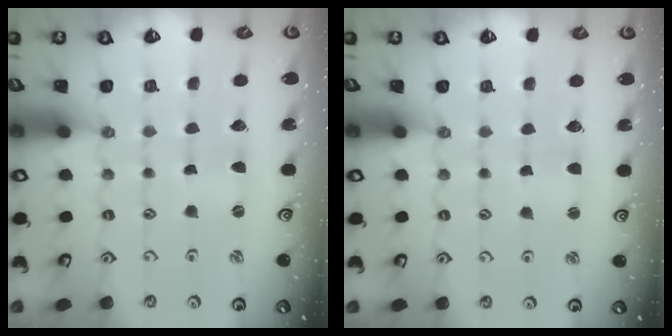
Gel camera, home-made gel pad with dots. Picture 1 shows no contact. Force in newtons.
{"total": 2.1, "press": 2.1, "slide": 0.2}